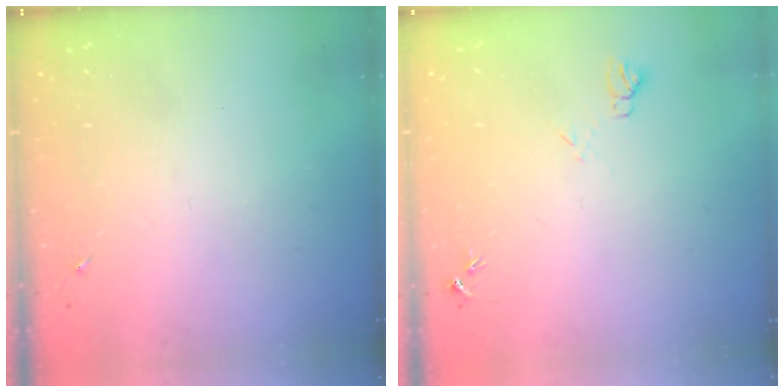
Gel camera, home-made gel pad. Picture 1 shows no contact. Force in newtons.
{"total": 6.3, "press": 6.3, "slide": 0.7}